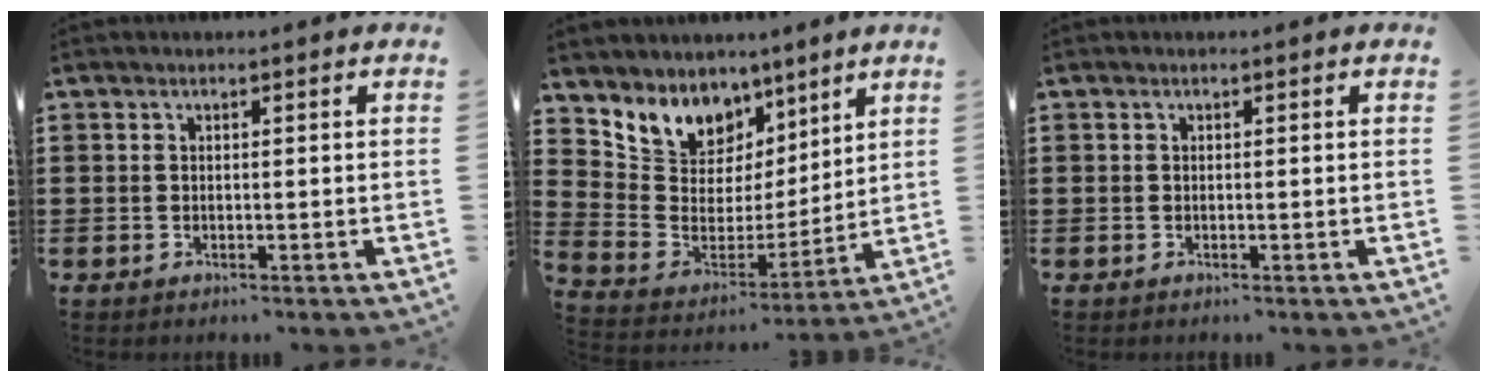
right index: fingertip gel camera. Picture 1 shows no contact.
{"total": 7.6, "force": [5.7, 5.1, 0.3], "torque": [-0.052, -0.056, 0.104]}
{"total": 0.0}